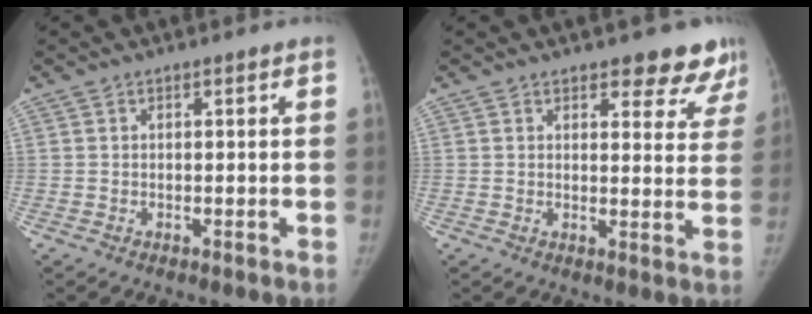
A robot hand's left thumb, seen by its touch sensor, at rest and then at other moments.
{"total": 8.6, "force": [6.8, 3.4, 4.0], "torque": [-0.005, -0.038, 0.071]}